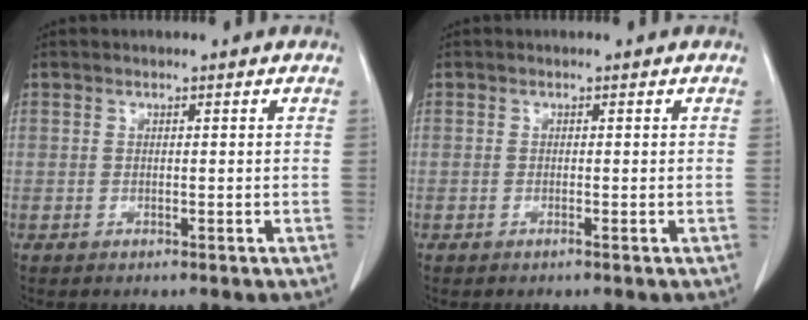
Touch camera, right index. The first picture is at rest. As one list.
[{"total": 0.0}]